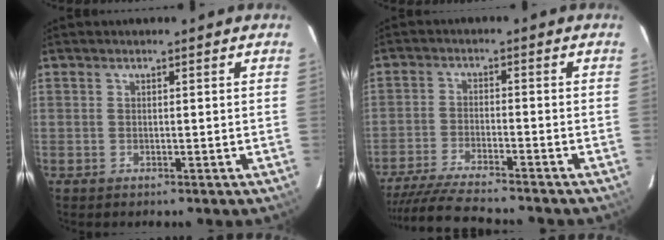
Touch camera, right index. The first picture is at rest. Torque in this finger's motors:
{"motor_torque": [1.11, -1.04, 0.40, 0.11]}